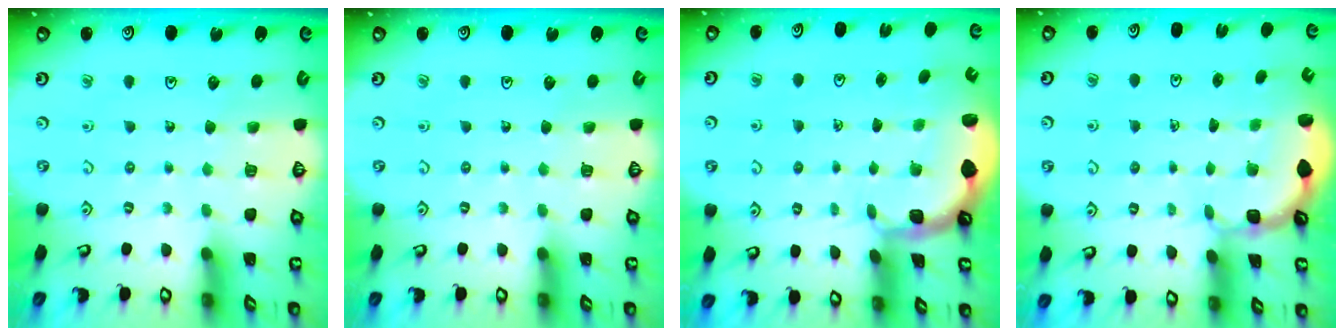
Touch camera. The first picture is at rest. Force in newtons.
{"total": 0.0}
{"total": 2.0, "press": 1.8, "slide": 0.9}
{"total": 2.4, "press": 1.7, "slide": 1.6}